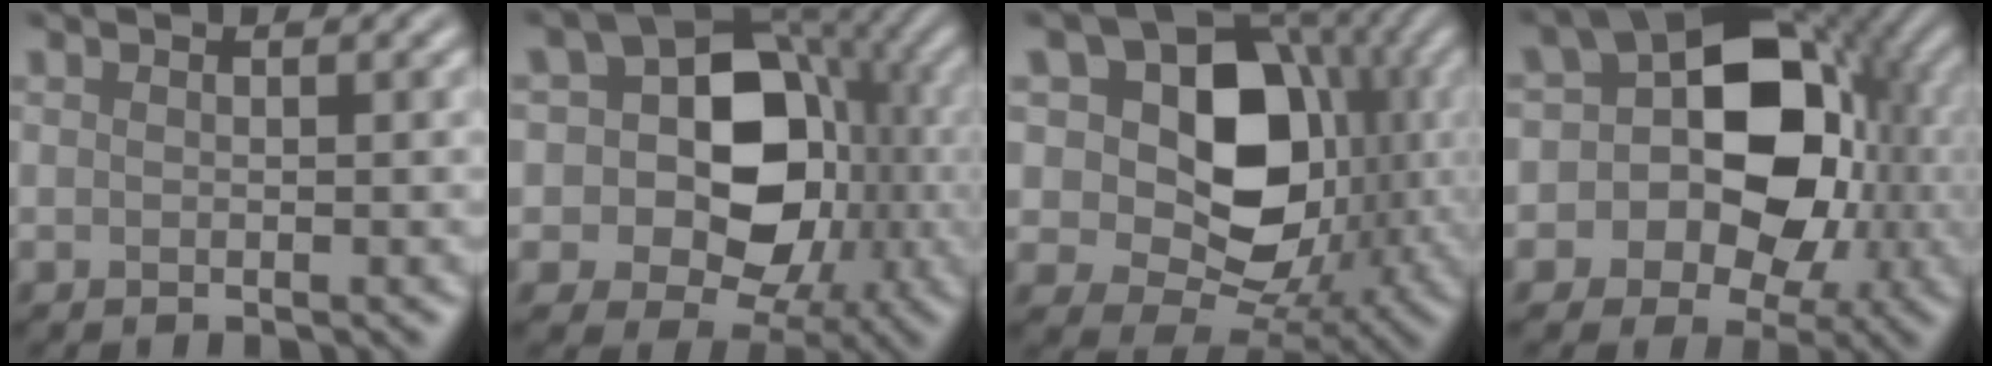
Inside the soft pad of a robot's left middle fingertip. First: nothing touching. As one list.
[{"total": 12.0, "force": [-0.2, 9.7, 7.1], "torque": [-0.080, 0.008, -0.010]}, {"total": 12.8, "force": [2.2, 9.6, 8.2], "torque": [-0.108, 0.015, 0.036]}, {"total": 12.7, "force": [0.3, 9.8, 8.0], "torque": [-0.080, 0.012, -0.008]}]